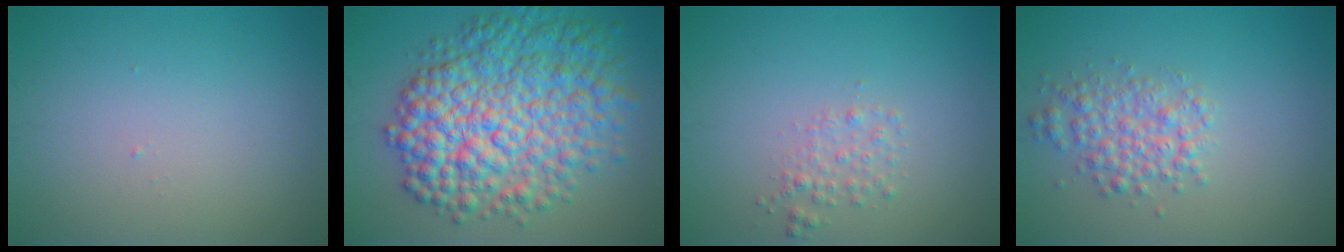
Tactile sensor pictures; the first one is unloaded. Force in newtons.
{"total": 11.1, "press": 11.1, "slide": 0.1}
{"total": 1.5, "press": 1.5, "slide": 0.1}
{"total": 3.1, "press": 3.1, "slide": 0.1}